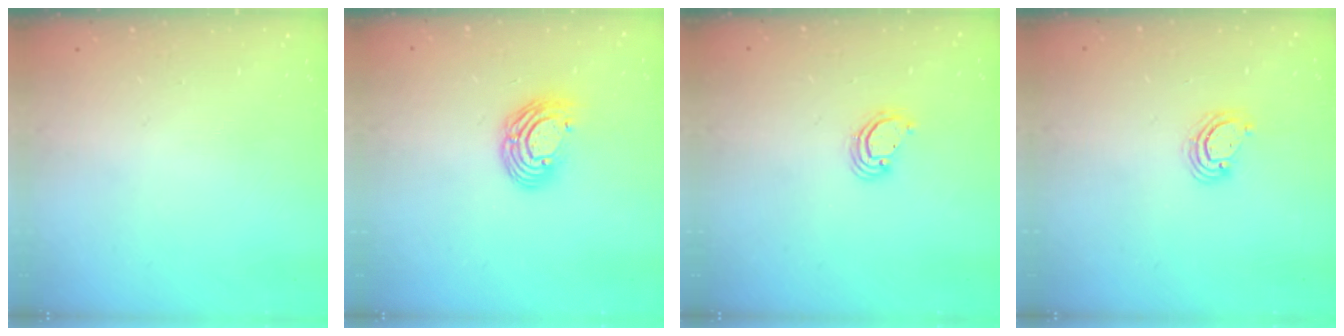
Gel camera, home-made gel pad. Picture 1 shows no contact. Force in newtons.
{"total": 9.5, "press": 9.4, "slide": 1.7}
{"total": 3.6, "press": 3.6, "slide": 0.2}
{"total": 4.0, "press": 4.0, "slide": 0.3}